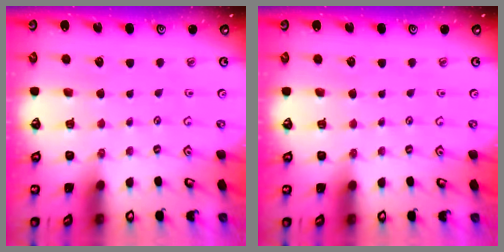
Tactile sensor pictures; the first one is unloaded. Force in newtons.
{"total": 0.0}